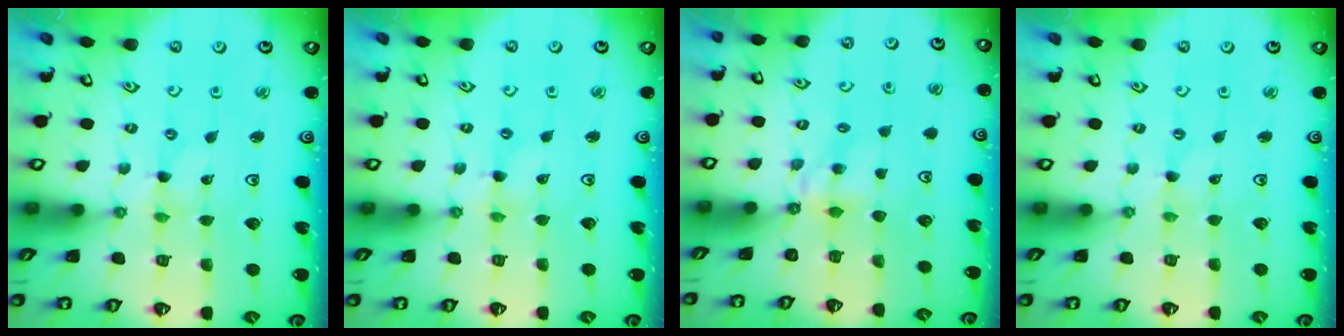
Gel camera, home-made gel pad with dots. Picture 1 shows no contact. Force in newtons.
{"total": 1.4, "press": 1.4, "slide": 0.2}
{"total": 4.3, "press": 4.3, "slide": 0.4}
{"total": 0.0}